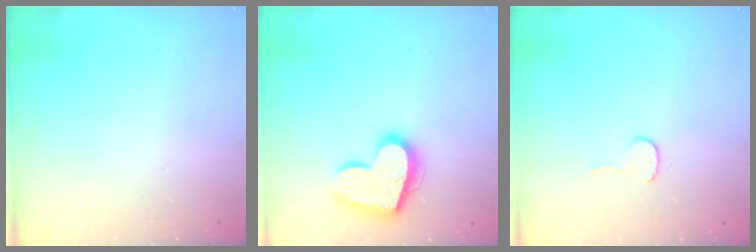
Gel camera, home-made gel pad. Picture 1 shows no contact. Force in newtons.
{"total": 17.9, "press": 17.9, "slide": 1.3}
{"total": 3.7, "press": 3.7, "slide": 0.4}